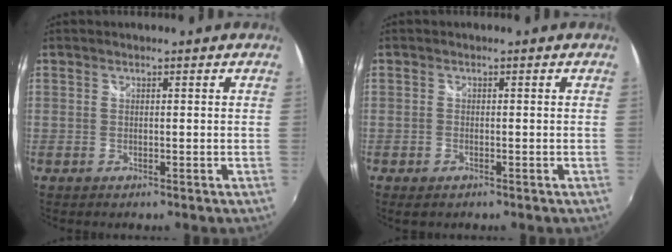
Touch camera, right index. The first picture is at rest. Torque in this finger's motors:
{"motor_torque": [0.24, -0.16, 0.09, 0.00]}